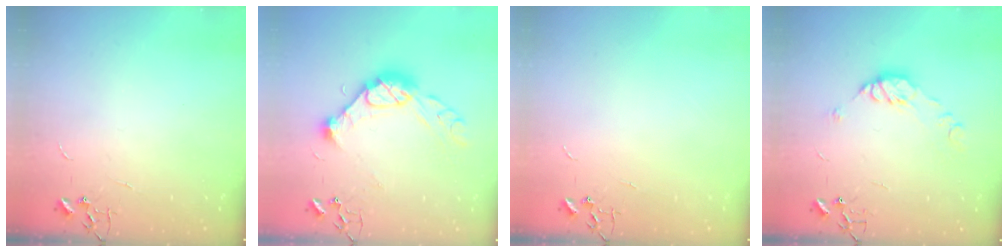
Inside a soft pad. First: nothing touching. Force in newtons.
{"total": 14.0, "press": 14.0, "slide": 1.2}
{"total": 0.0}
{"total": 8.9, "press": 8.9, "slide": 0.6}